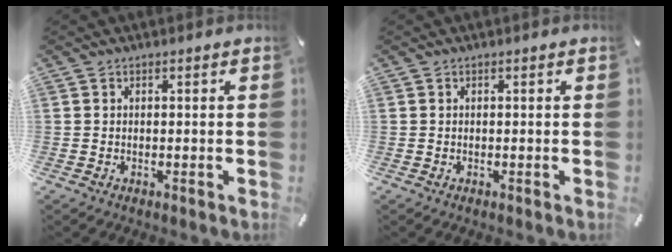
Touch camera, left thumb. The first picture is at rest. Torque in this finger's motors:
{"motor_torque": [0.00, 0.00, -0.02, 0.02, 0.00]}